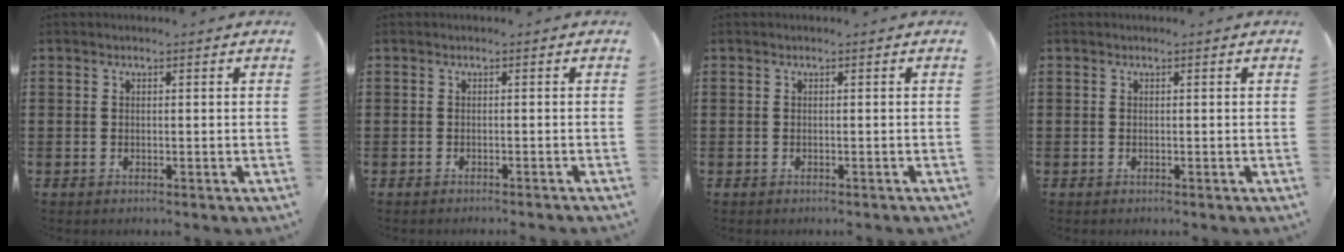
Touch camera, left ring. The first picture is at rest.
{"total": 0.7, "force": [-0.7, -0.1, 0.3], "torque": [-0.006, -0.001, -0.014]}
{"total": 0.0}
{"total": 0.0}